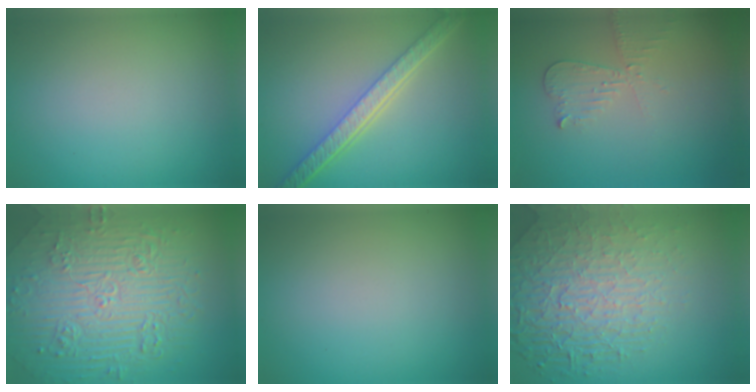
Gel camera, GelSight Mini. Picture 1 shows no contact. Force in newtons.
{"total": 5.6, "press": 4.3, "slide": 3.6}
{"total": 2.2, "press": 2.2, "slide": 0.2}
{"total": 10.9, "press": 7.3, "slide": 8.2}
{"total": 0.0}
{"total": 8.4, "press": 5.7, "slide": 6.2}